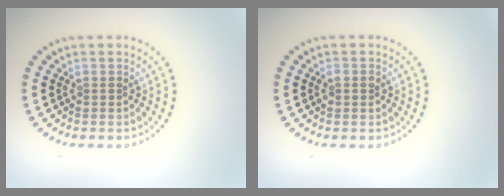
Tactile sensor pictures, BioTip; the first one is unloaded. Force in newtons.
{"total": 1.2, "press": 1.2, "slide": 0.1}